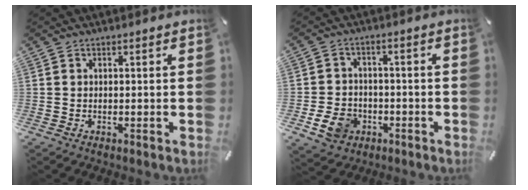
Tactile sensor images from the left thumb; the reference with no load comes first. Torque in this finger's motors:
{"motor_torque": [0.29, 1.94, 0.17, 0.03, 0.01]}